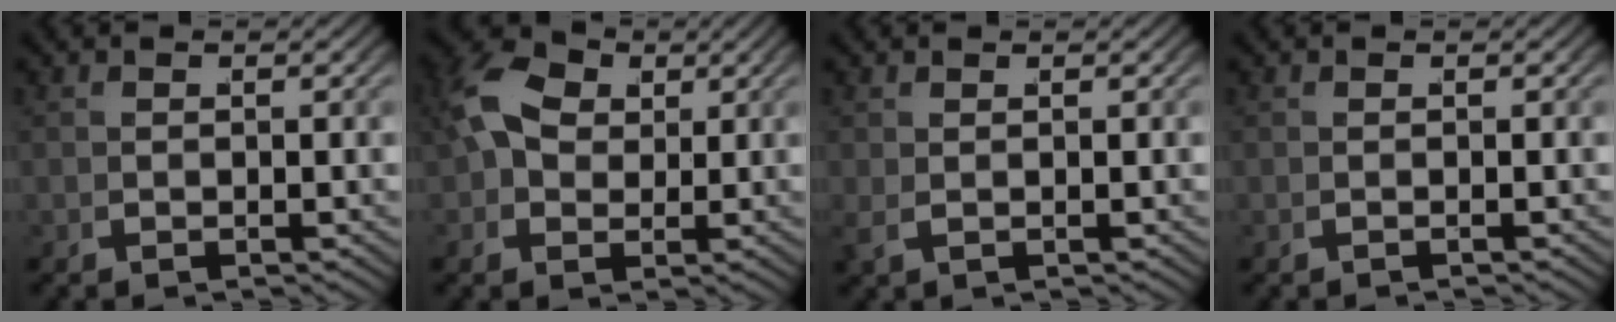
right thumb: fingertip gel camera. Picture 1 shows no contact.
{"total": 7.8, "force": [1.7, 5.9, 4.8], "torque": [-0.118, -0.005, 0.023]}
{"total": 0.5, "force": [0.3, -0.5, 0.0], "torque": [0.002, 0.007, 0.004]}
{"total": 0.7, "force": [-0.2, -0.5, -0.4], "torque": [0.006, 0.003, -0.005]}